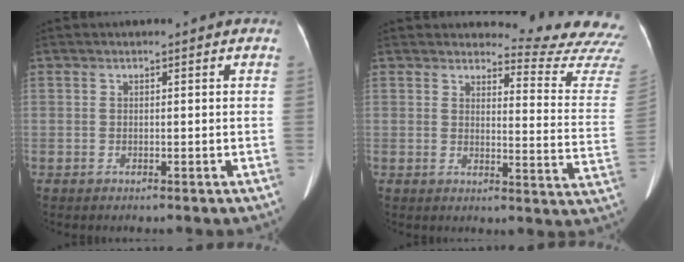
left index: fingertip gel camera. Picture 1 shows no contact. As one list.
[{"total": 14.0, "force": [14.0, -0.7, 0.7], "torque": [0.007, -0.141, 0.132]}]